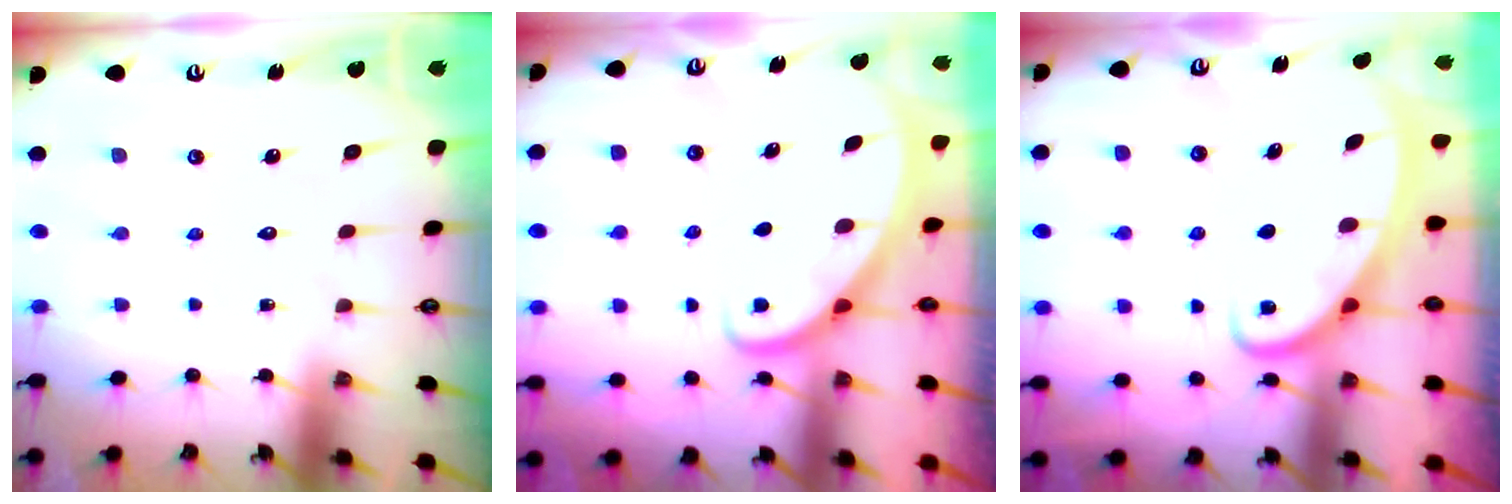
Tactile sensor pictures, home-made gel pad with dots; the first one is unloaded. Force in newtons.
{"total": 2.7, "press": 2.7, "slide": 0.1}
{"total": 2.5, "press": 2.5, "slide": 0.4}